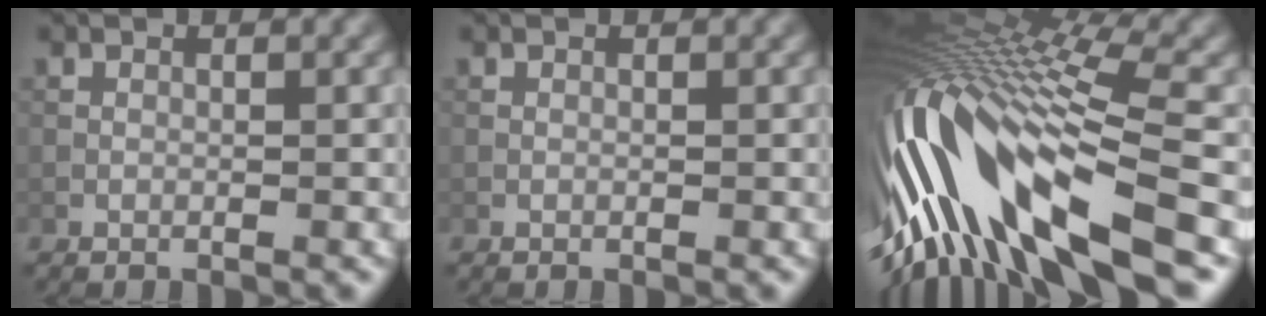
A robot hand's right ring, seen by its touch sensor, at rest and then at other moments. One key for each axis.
{"total": 0.0}
{"total": 16.2, "fx": -3.3, "fy": 5.1, "fz": 15.0, "tx": -0.298, "ty": -0.010, "tz": -0.045}